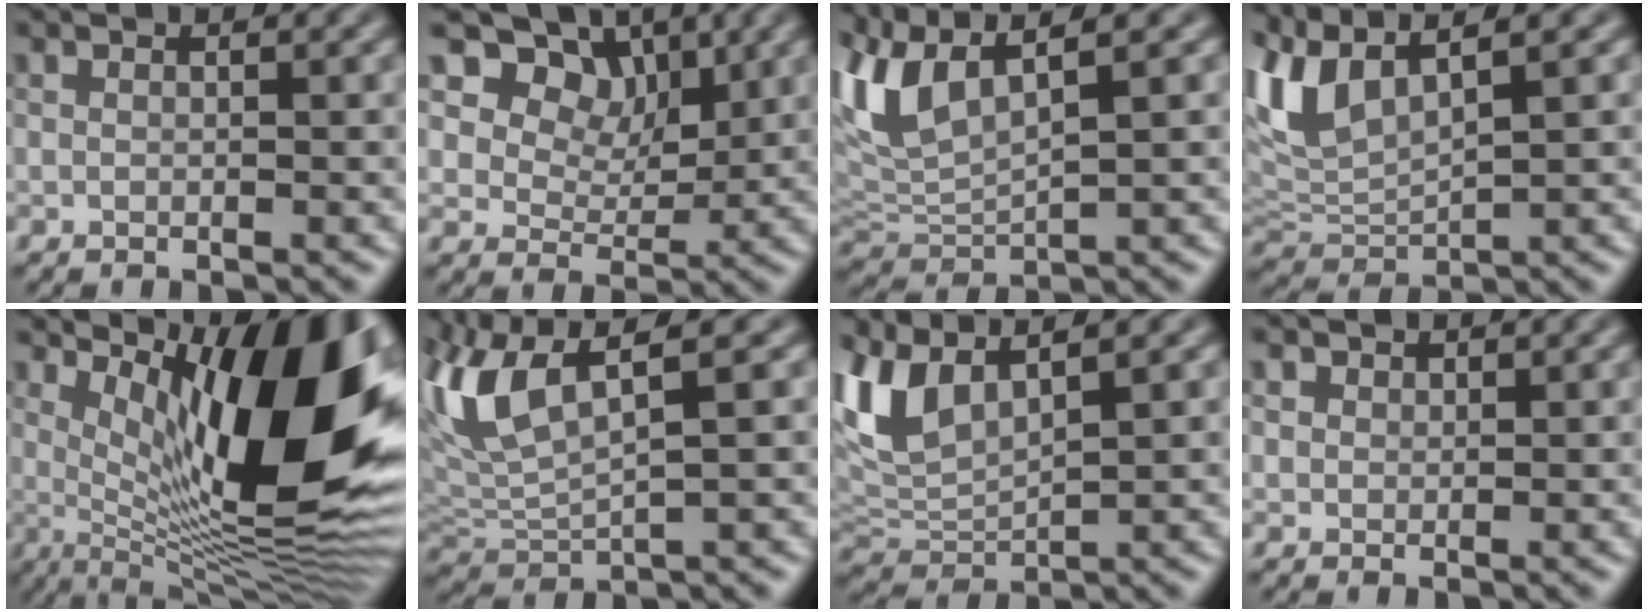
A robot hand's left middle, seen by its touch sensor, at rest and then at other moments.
{"total": 7.3, "force": [3.6, 5.4, 3.2], "torque": [-0.064, -0.005, 0.077]}
{"total": 5.4, "force": [1.7, 2.0, 4.7], "torque": [-0.121, 0.014, 0.041]}
{"total": 5.0, "force": [1.8, 2.0, 4.1], "torque": [-0.119, 0.014, 0.046]}
{"total": 14.7, "force": [3.9, 4.2, 13.5], "torque": [-0.180, 0.000, 0.071]}
{"total": 6.7, "force": [1.5, 2.3, 6.1], "torque": [-0.146, 0.014, 0.035]}
{"total": 5.2, "force": [1.7, 2.4, 4.2], "torque": [-0.122, 0.012, 0.043]}
{"total": 1.6, "force": [1.1, 1.2, 0.2], "torque": [-0.024, -0.003, 0.034]}